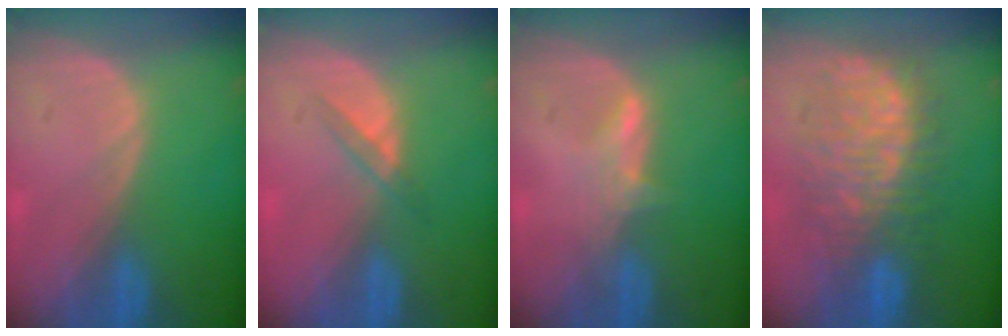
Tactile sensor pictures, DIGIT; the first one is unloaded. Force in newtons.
{"total": 2.3, "press": 2.0, "slide": 1.0}
{"total": 2.6, "press": 2.5, "slide": 0.3}
{"total": 10.5, "press": 10.4, "slide": 1.2}